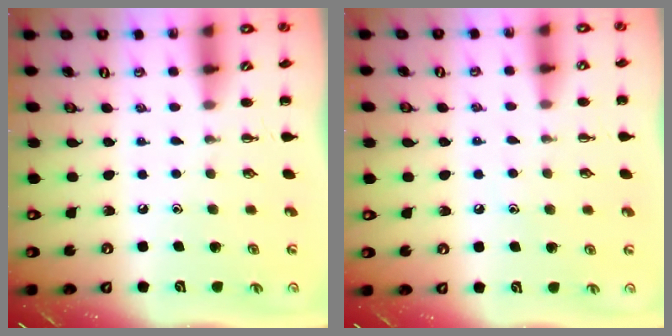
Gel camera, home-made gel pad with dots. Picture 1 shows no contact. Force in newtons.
{"total": 5.1, "press": 4.8, "slide": 1.5}